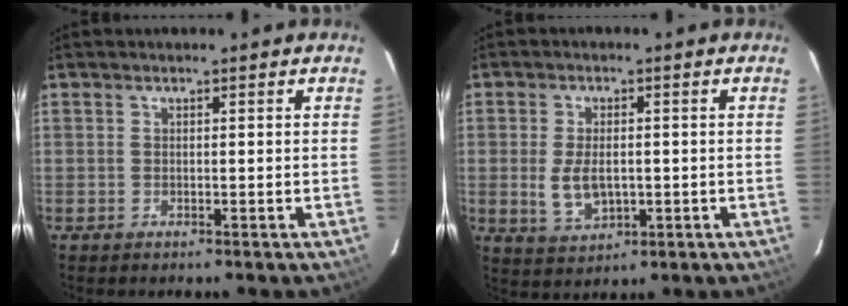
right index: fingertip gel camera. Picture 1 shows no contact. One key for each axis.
{"total": 6.6, "fx": -0.8, "fy": 3.8, "fz": 5.3, "tx": -0.111, "ty": -0.009, "tz": -0.006}